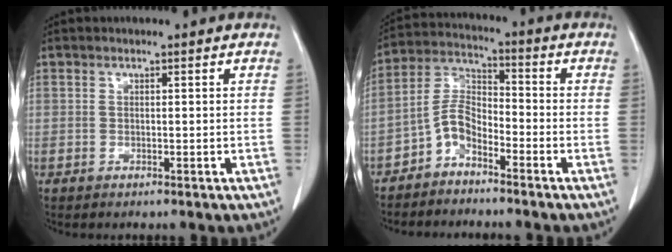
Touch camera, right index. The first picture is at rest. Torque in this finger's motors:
{"motor_torque": [0.32, -0.28, 0.01, 0.00]}